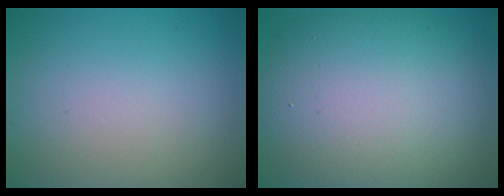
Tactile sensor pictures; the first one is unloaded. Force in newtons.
{"total": 12.6, "press": 12.6, "slide": 0.9}